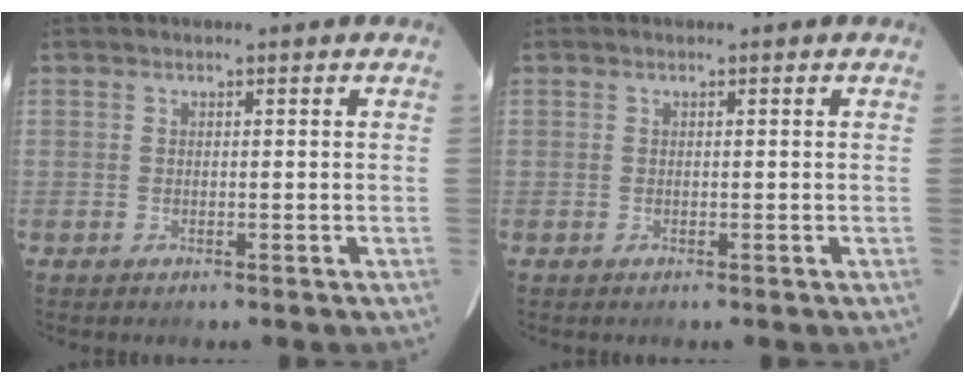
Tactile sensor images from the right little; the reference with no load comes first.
{"total": 0.0}